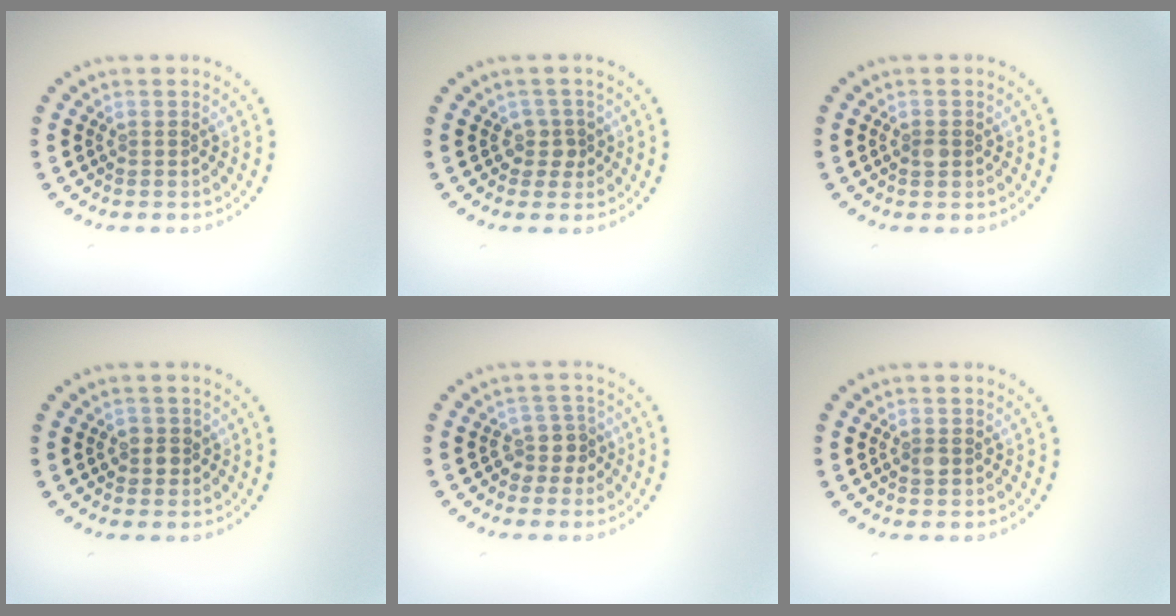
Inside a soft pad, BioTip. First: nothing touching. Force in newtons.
{"total": 1.5, "press": 1.2, "slide": 0.9}
{"total": 1.0, "press": 1.0, "slide": 0.1}
{"total": 1.4, "press": 1.3, "slide": 0.5}
{"total": 2.2, "press": 1.7, "slide": 1.4}
{"total": 0.9, "press": 0.9, "slide": 0.0}